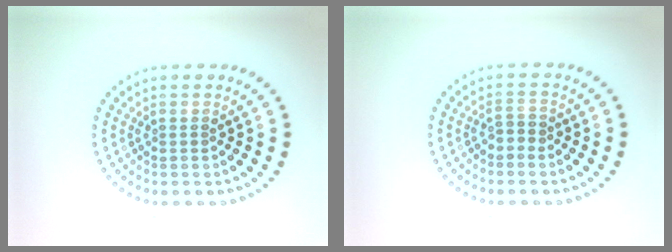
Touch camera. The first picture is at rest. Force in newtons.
{"total": 1.0, "press": 0.8, "slide": 0.6}